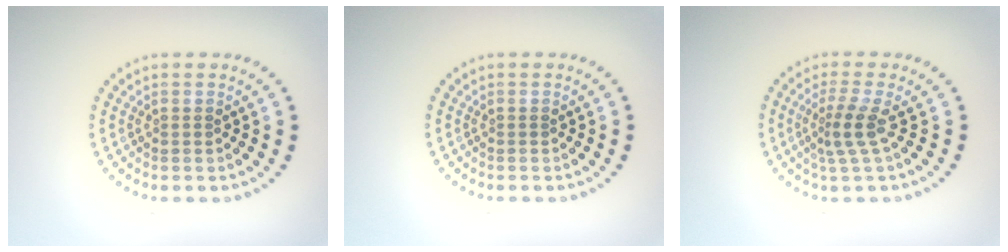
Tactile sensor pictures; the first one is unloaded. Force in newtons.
{"total": 0.0}
{"total": 2.5, "press": 1.7, "slide": 1.8}